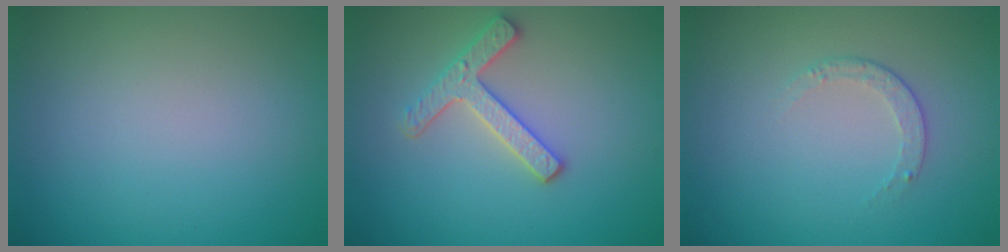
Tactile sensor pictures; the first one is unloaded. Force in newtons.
{"total": 2.8, "press": 2.7, "slide": 0.9}
{"total": 1.2, "press": 0.9, "slide": 0.9}